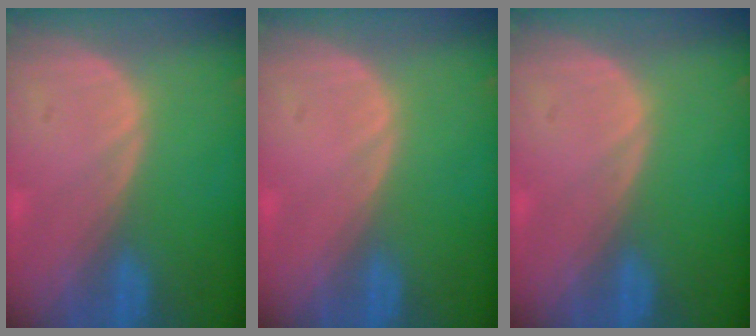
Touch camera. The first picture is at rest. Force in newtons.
{"total": 0.0}
{"total": 0.0}